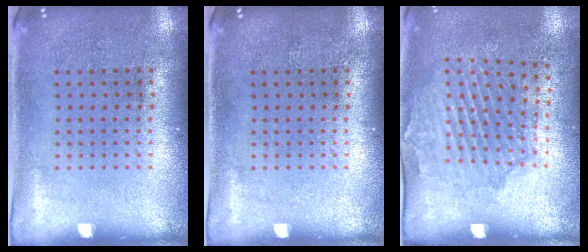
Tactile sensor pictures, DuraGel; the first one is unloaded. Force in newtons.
{"total": 0.0}
{"total": 1.6, "press": 1.4, "slide": 0.8}